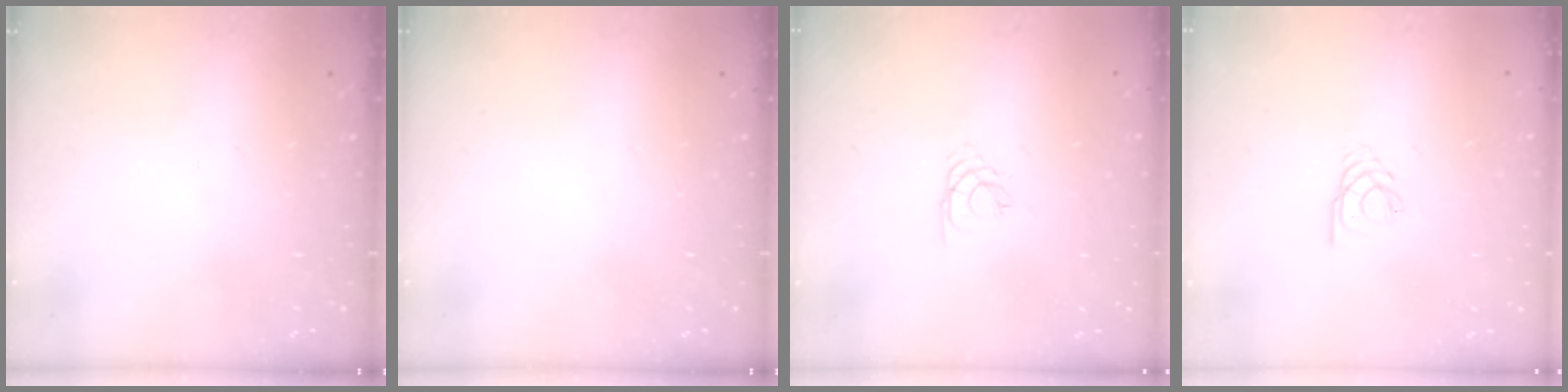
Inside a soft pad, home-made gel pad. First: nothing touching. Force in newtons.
{"total": 0.0}
{"total": 1.7, "press": 1.7, "slide": 0.4}
{"total": 2.8, "press": 2.8, "slide": 0.3}